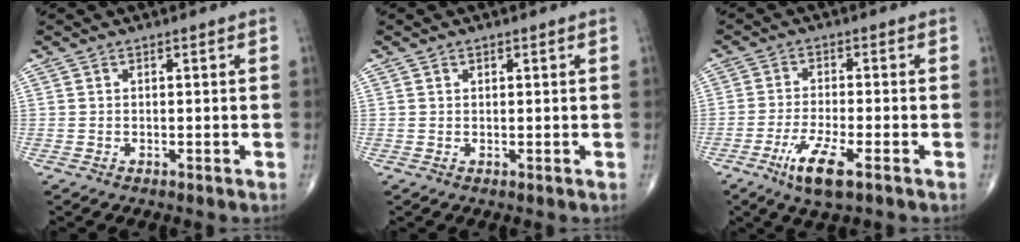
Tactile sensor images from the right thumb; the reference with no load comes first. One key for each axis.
{"total": 0.6, "fx": 0.4, "fy": 0.4, "fz": 0.2, "tx": 0.000, "ty": -0.001, "tz": 0.006}
{"total": 7.3, "fx": -3.8, "fy": 1.5, "fz": 6.1, "tx": -0.126, "ty": 0.004, "tz": -0.067}